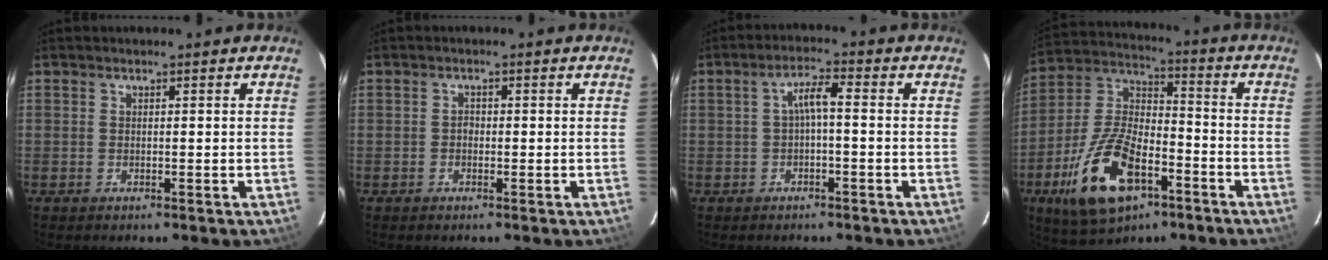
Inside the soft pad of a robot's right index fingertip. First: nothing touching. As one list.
[{"total": 0.8, "force": [-0.4, 0.7, 0.3], "torque": [-0.004, 0.003, -0.009]}, {"total": 3.5, "force": [-0.6, 0.6, 3.4], "torque": [-0.066, 0.013, -0.008]}, {"total": 18.5, "force": [-8.8, 8.8, 13.8], "torque": [-0.290, -0.006, -0.154]}]